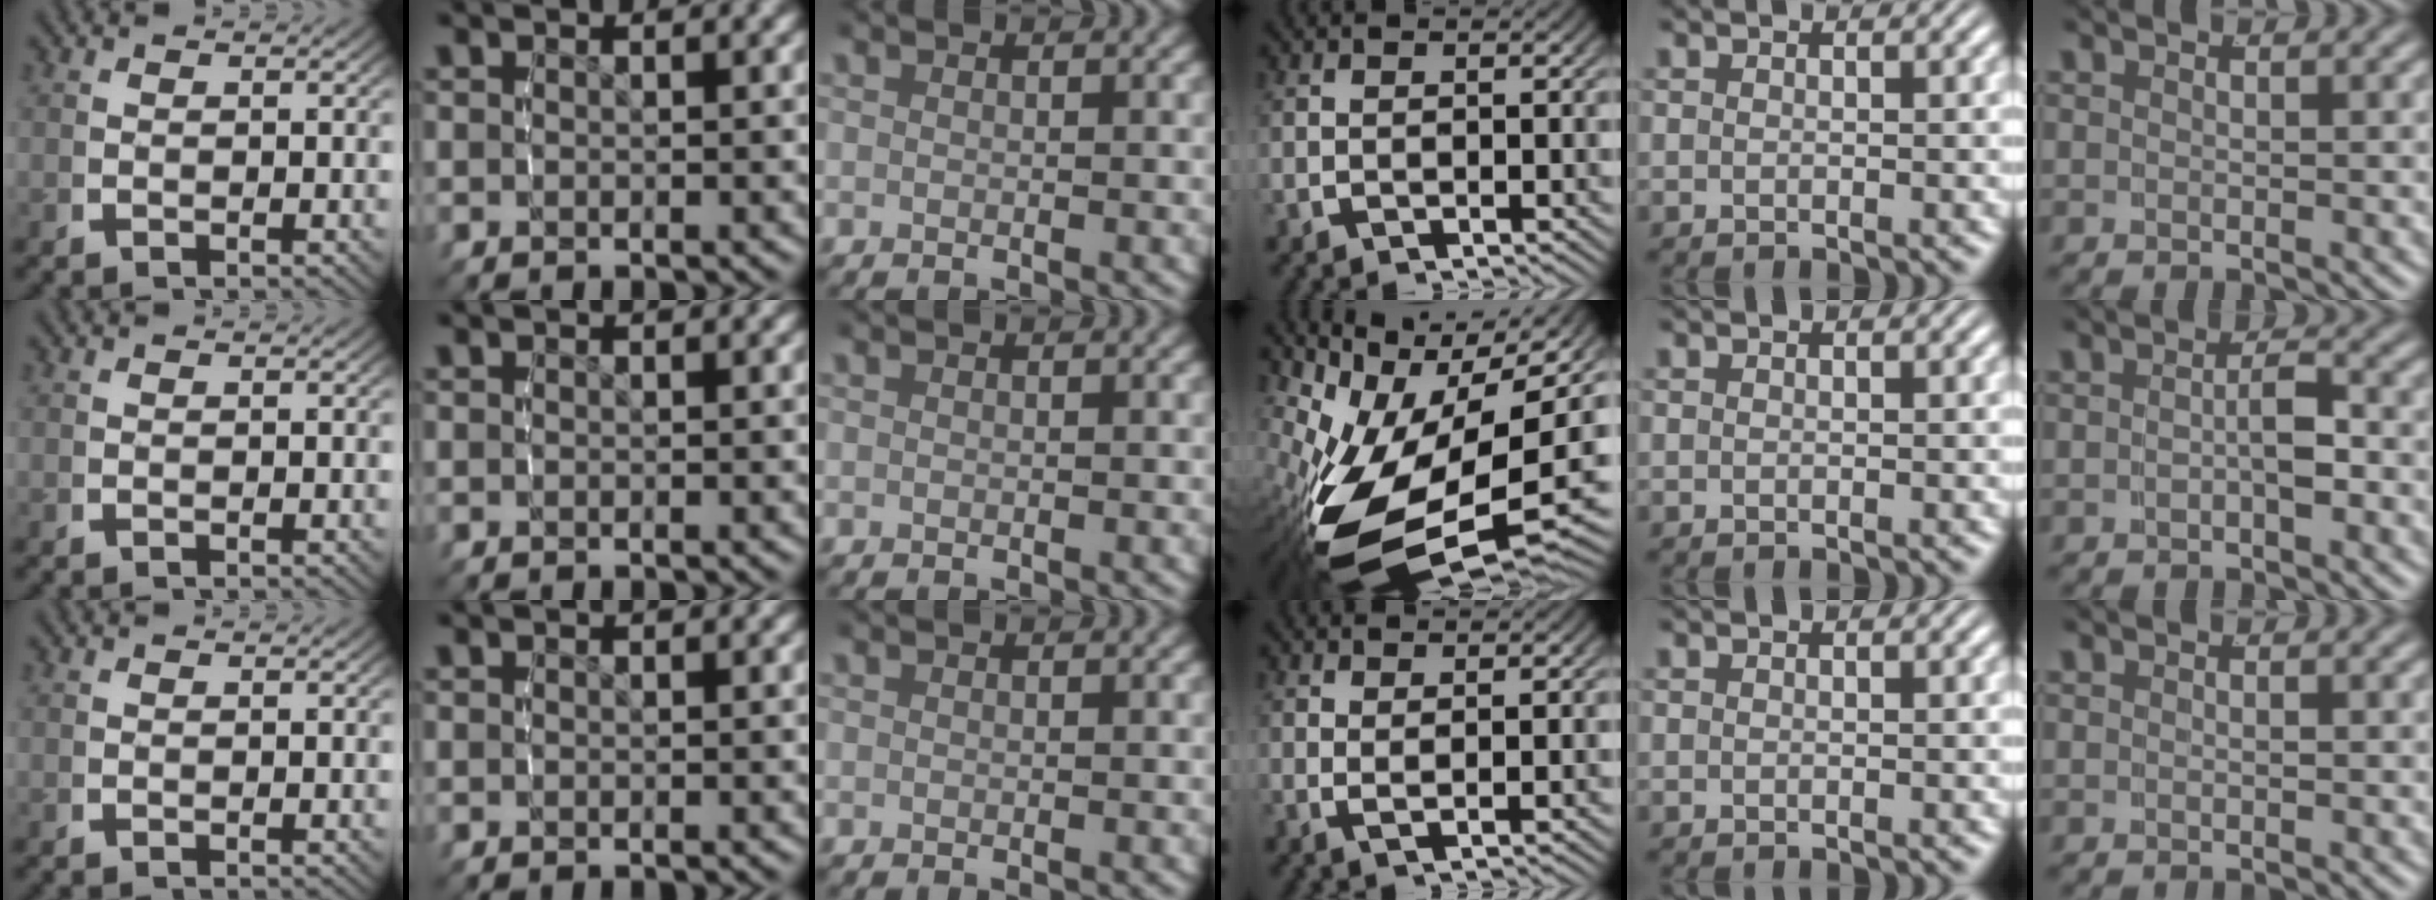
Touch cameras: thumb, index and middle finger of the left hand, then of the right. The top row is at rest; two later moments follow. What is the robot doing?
{"motion": "lift_and_place", "object": "button"}